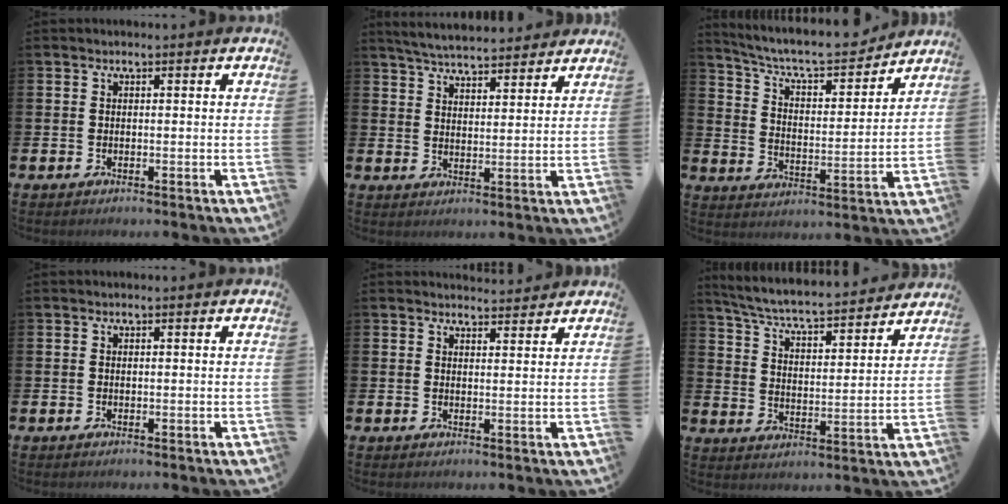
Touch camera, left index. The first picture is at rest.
{"total": 5.4, "force": [5.3, 0.5, 0.7], "torque": [-0.029, -0.030, 0.094]}
{"total": 7.6, "force": [7.0, 1.5, 2.6], "torque": [-0.074, -0.055, 0.117]}
{"total": 0.0}
{"total": 2.8, "force": [2.8, 0.4, -0.1], "torque": [0.010, -0.020, 0.048]}
{"total": 6.4, "force": [6.1, 0.6, 2.0], "torque": [-0.070, -0.051, 0.101]}